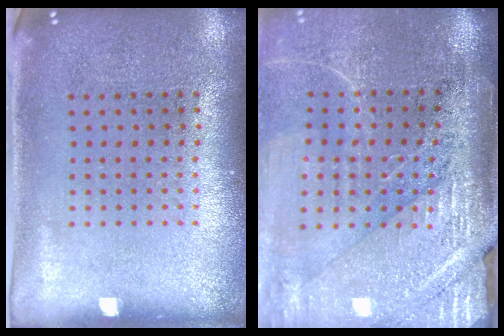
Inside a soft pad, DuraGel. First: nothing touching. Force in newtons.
{"total": 3.8, "press": 3.4, "slide": 1.6}